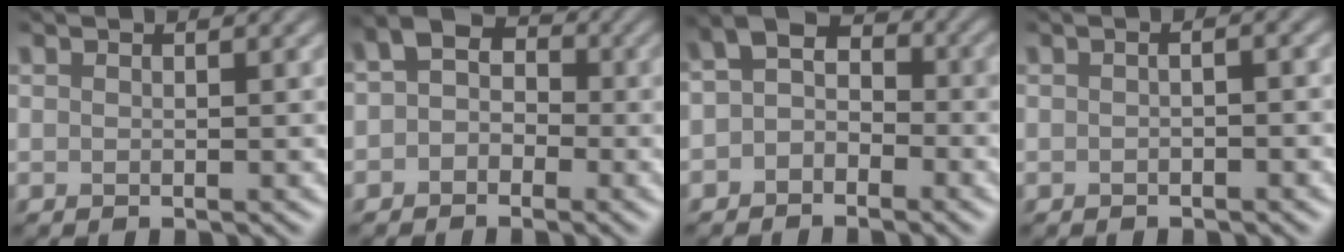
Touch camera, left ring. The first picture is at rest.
{"total": 3.3, "force": [-0.5, 2.7, 1.8], "torque": [-0.023, 0.012, -0.020]}
{"total": 3.4, "force": [-1.0, 2.4, 2.1], "torque": [-0.032, 0.011, -0.031]}
{"total": 1.3, "force": [-0.3, 0.3, 1.2], "torque": [-0.018, -0.001, -0.009]}